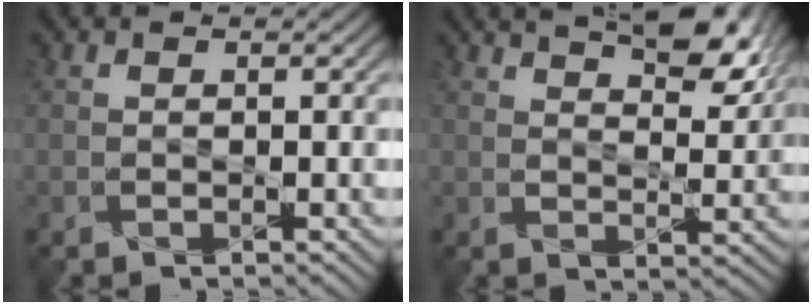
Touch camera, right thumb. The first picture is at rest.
{"total": 9.4, "force": [6.6, 3.2, 5.9], "torque": [-0.089, 0.000, 0.097]}